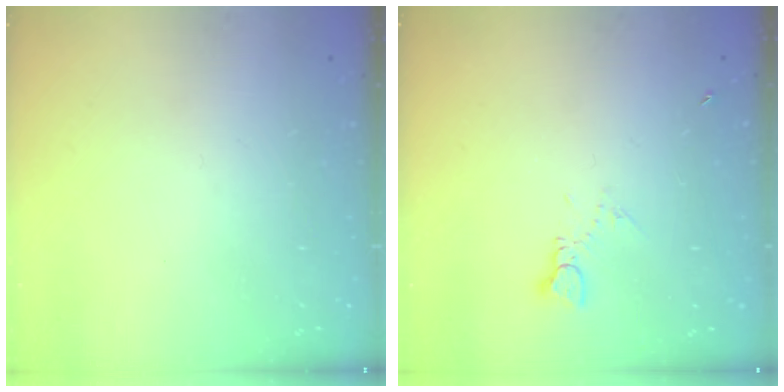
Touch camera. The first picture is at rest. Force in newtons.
{"total": 2.4, "press": 2.3, "slide": 0.3}